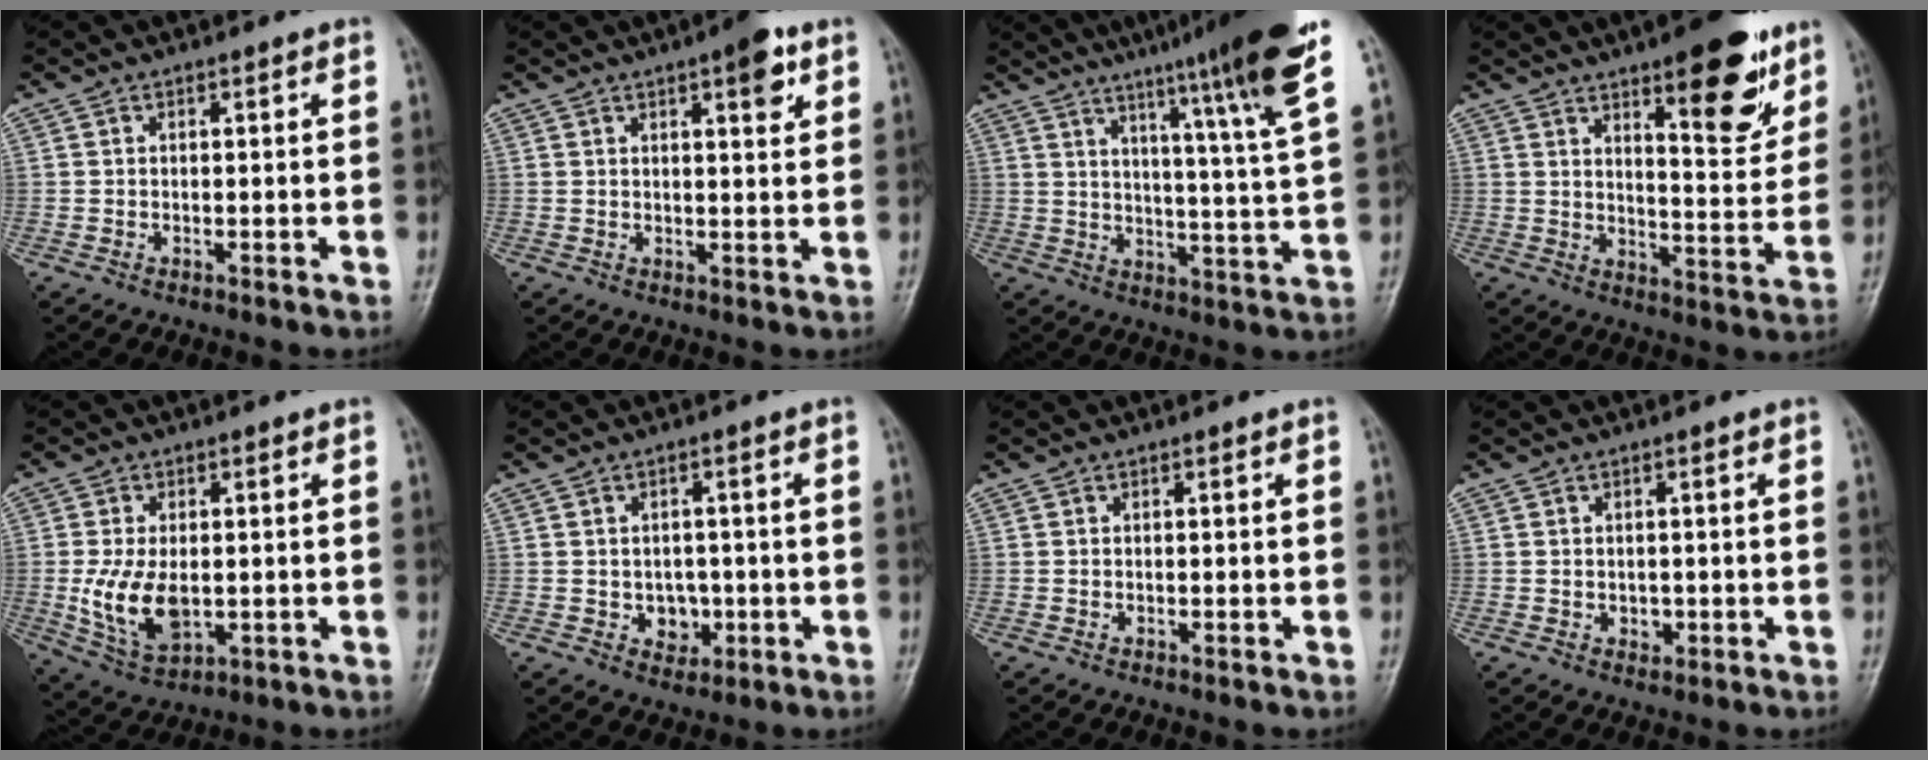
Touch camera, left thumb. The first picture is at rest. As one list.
[{"total": 5.4, "force": [2.9, 1.7, 4.2], "torque": [-0.047, -0.011, 0.036]}, {"total": 18.0, "force": [11.3, 0.0, 14.0], "torque": [-0.195, -0.049, 0.149]}, {"total": 14.4, "force": [8.7, 4.7, 10.5], "torque": [-0.106, -0.053, 0.124]}, {"total": 9.9, "force": [-0.8, 5.8, 7.9], "torque": [-0.147, -0.013, 0.000]}, {"total": 4.2, "force": [-0.7, 3.5, 2.2], "torque": [-0.008, 0.004, -0.002]}, {"total": 0.0}, {"total": 1.6, "force": [-0.1, 1.3, 0.8], "torque": [-0.007, 0.000, 0.003]}]